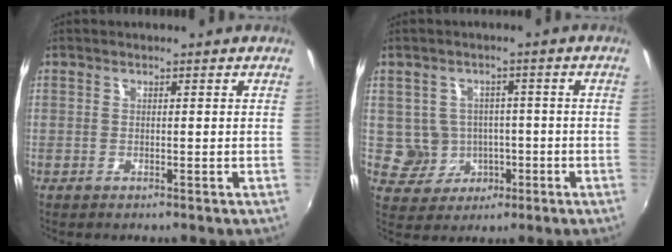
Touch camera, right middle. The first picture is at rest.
{"total": 6.4, "force": [-1.1, 6.2, 1.1], "torque": [-0.036, 0.015, 0.000]}